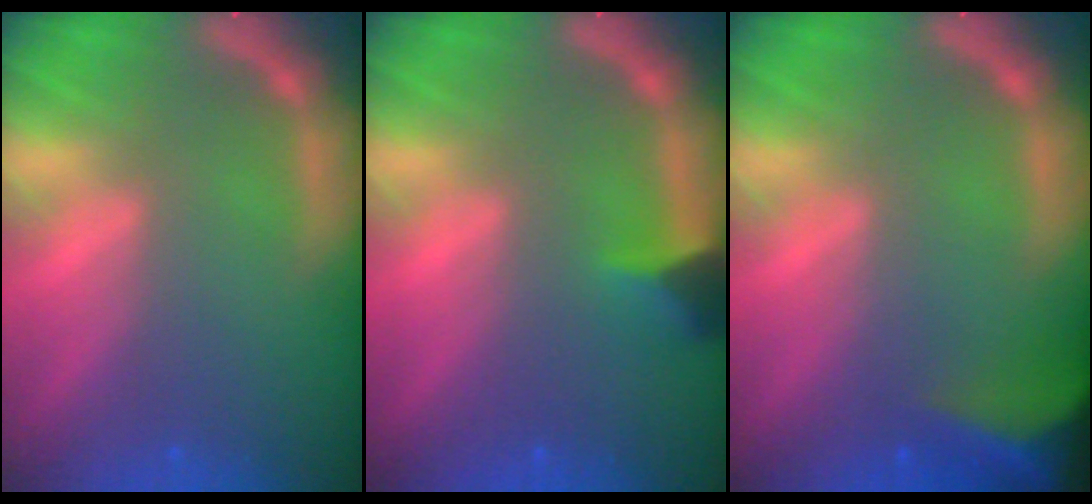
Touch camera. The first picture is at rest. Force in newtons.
{"total": 2.4}
{"total": 9.5}